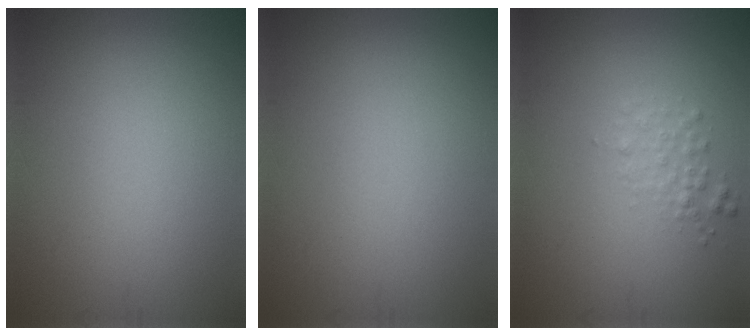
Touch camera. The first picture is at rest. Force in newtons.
{"total": 0.0}
{"total": 1.5, "press": 1.5, "slide": 0.1}